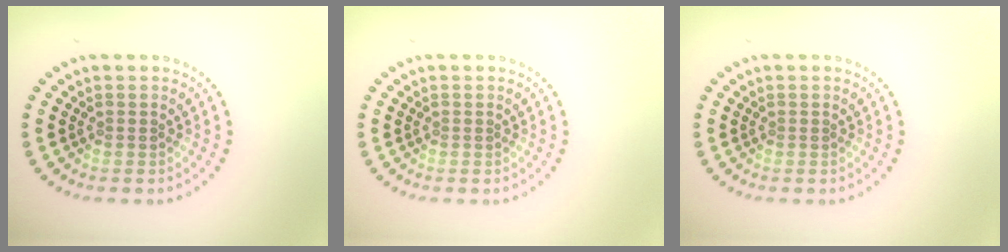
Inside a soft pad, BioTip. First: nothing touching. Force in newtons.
{"total": 0.0}
{"total": 0.0}